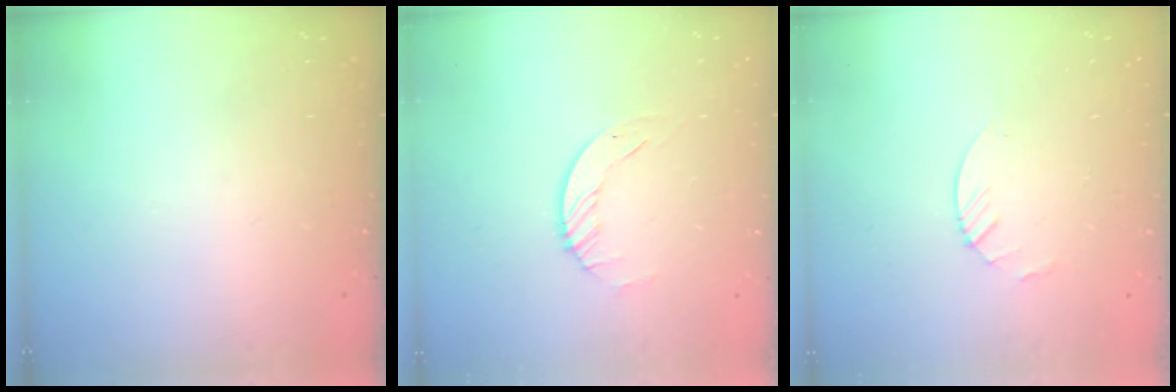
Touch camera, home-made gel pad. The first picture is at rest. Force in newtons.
{"total": 2.3, "press": 2.3, "slide": 0.3}
{"total": 3.0, "press": 3.0, "slide": 0.3}